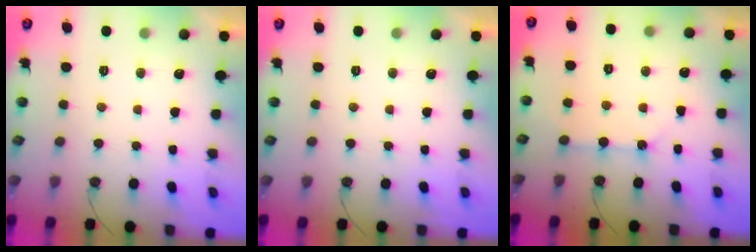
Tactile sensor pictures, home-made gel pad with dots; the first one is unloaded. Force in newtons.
{"total": 0.0}
{"total": 2.5, "press": 2.5, "slide": 0.3}